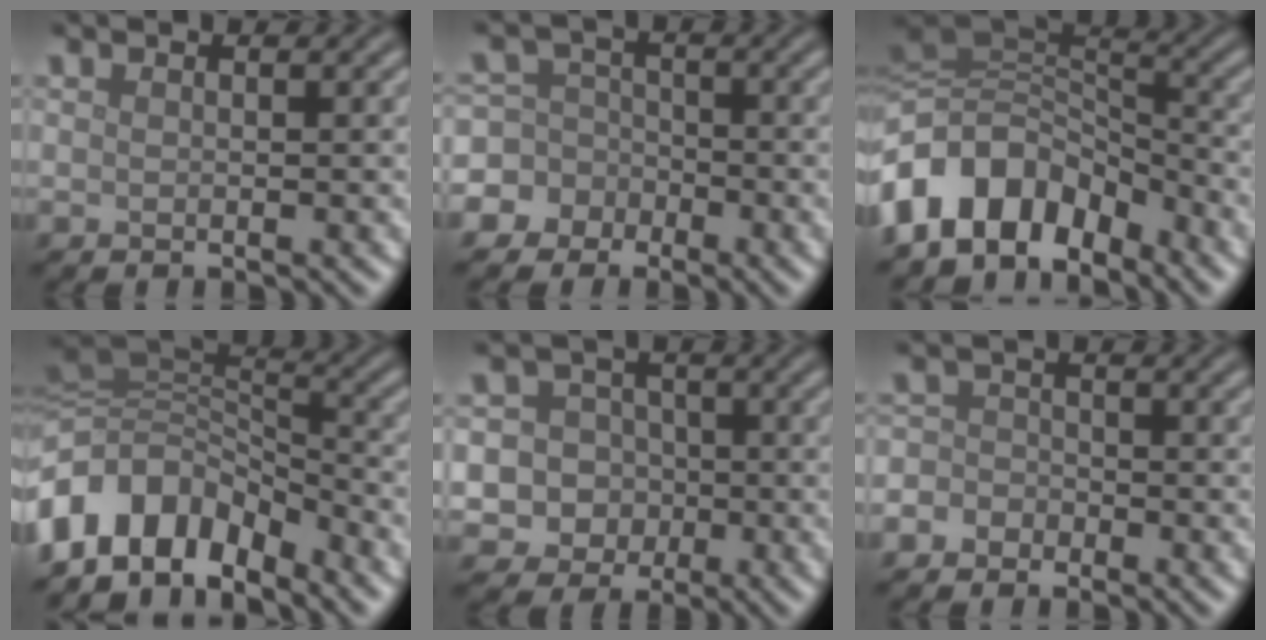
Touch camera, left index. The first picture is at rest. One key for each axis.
{"total": 6.7, "fx": -2.5, "fy": 6.1, "fz": 0.6, "tx": -0.004, "ty": 0.018, "tz": -0.078}
{"total": 10.1, "fx": -5.3, "fy": 6.7, "fz": 5.4, "tx": -0.097, "ty": 0.008, "tz": -0.108}
{"total": 9.8, "fx": -5.7, "fy": 6.3, "fz": 5.0, "tx": -0.091, "ty": 0.005, "tz": -0.111}
{"total": 9.2, "fx": -1.8, "fy": 8.7, "fz": 2.2, "tx": -0.042, "ty": 0.005, "tz": -0.059}
{"total": 2.8, "fx": -1.4, "fy": 2.3, "fz": 0.4, "tx": 0.020, "ty": 0.010, "tz": -0.040}